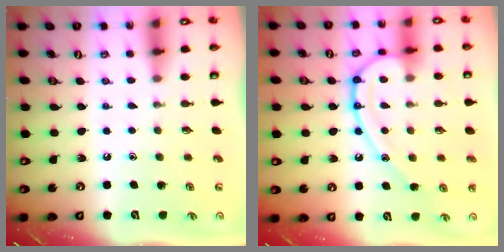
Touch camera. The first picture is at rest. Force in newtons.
{"total": 15.7, "press": 15.7, "slide": 1.4}